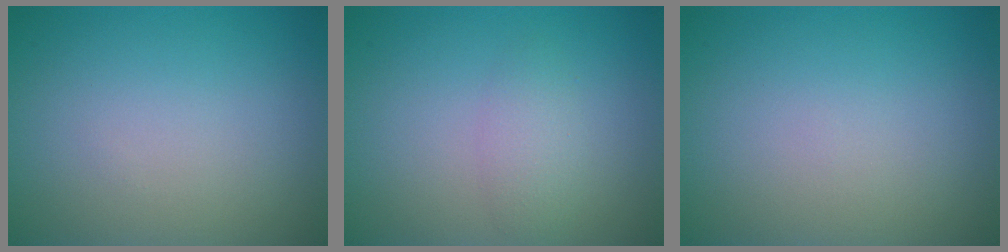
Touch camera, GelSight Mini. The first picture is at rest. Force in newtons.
{"total": 1.9, "press": 1.9, "slide": 0.1}
{"total": 0.0}